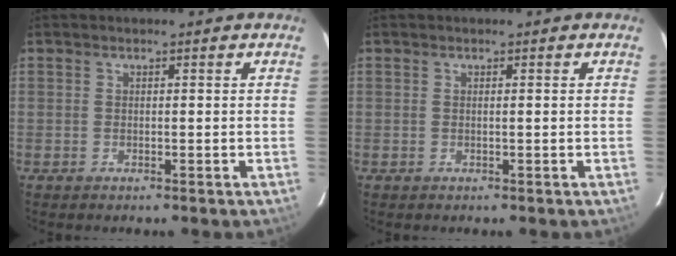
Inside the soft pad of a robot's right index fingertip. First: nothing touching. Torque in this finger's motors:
{"motor_torque": [-0.07, -0.06, 0.04, 0.01]}